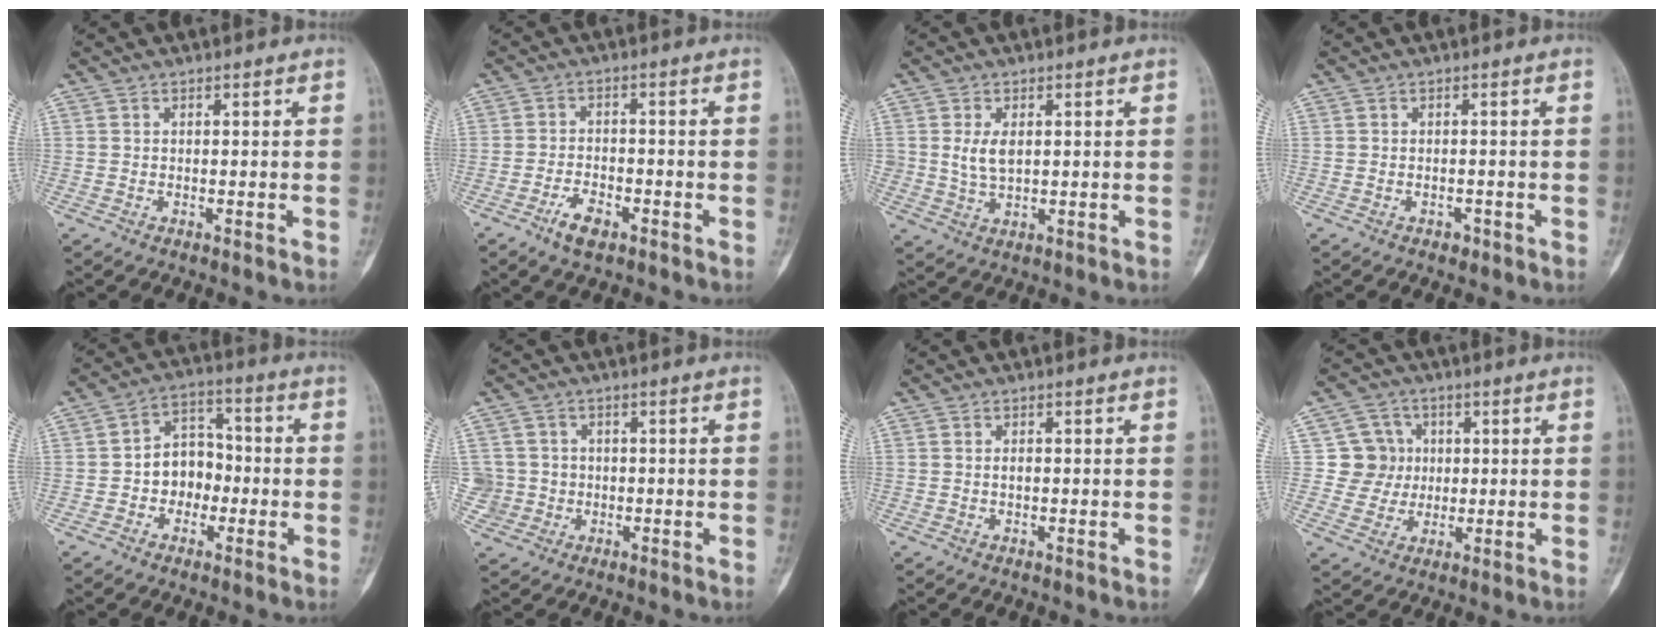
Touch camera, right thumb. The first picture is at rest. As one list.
[{"total": 4.6, "force": [-2.8, 2.1, 3.0], "torque": [-0.054, 0.016, -0.050]}, {"total": 4.4, "force": [0.9, 2.6, 3.5], "torque": [-0.064, -0.007, 0.024]}, {"total": 1.1, "force": [-0.7, 0.7, 0.4], "torque": [-0.006, 0.002, -0.010]}, {"total": 8.4, "force": [-1.6, 6.7, 4.9], "torque": [-0.033, 0.037, -0.040]}, {"total": 5.3, "force": [-0.3, 5.3, 0.1], "torque": [0.021, 0.015, -0.006]}, {"total": 0.9, "force": [-0.1, 0.5, 0.7], "torque": [-0.006, 0.001, -0.001]}, {"total": 7.2, "force": [0.9, 7.1, 0.8], "torque": [0.032, 0.011, 0.013]}]